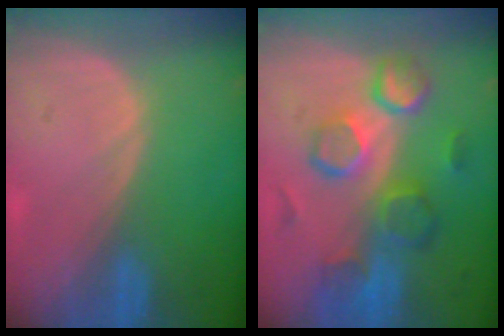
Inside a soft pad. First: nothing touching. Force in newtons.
{"total": 10.5, "press": 9.2, "slide": 5.1}